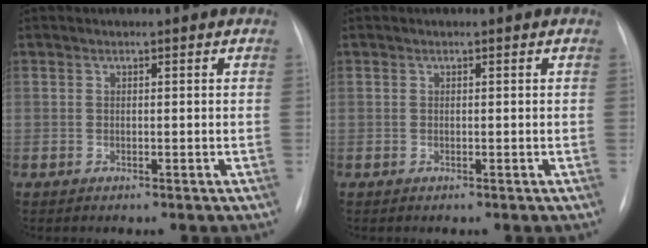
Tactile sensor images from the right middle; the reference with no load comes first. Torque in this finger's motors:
{"motor_torque": [0.20, -0.47, 0.02, 0.01]}